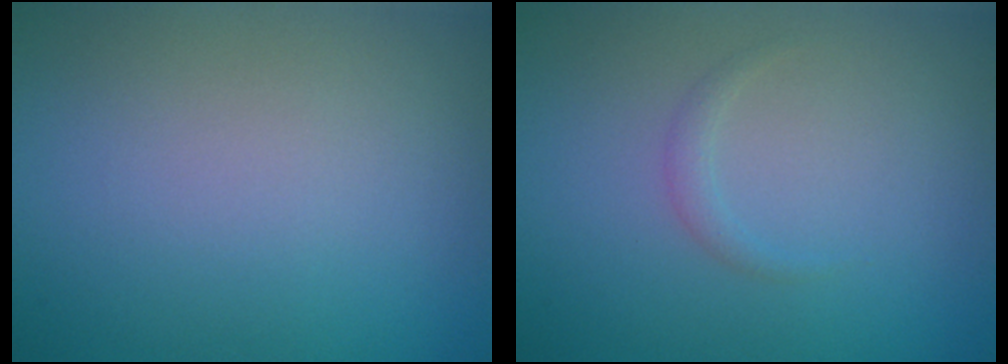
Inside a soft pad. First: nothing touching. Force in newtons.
{"total": 0.8, "press": 0.8, "slide": 0.0}